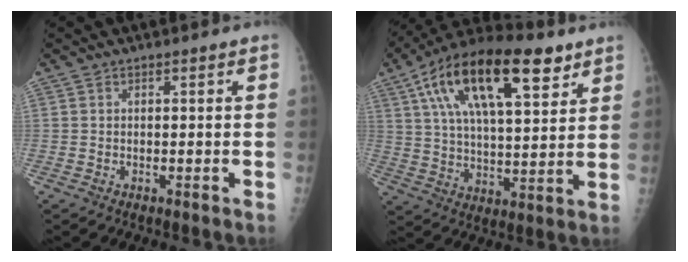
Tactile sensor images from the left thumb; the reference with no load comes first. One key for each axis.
{"total": 22.8, "fx": 11.4, "fy": 9.2, "fz": 17.5, "tx": -0.287, "ty": -0.010, "tz": 0.193}